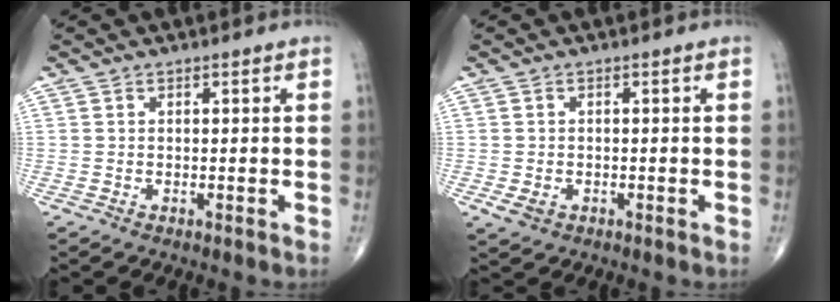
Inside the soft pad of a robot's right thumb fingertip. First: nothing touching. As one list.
[{"total": 2.4, "force": [-0.8, 1.8, 1.4], "torque": [-0.022, 0.000, -0.007]}]